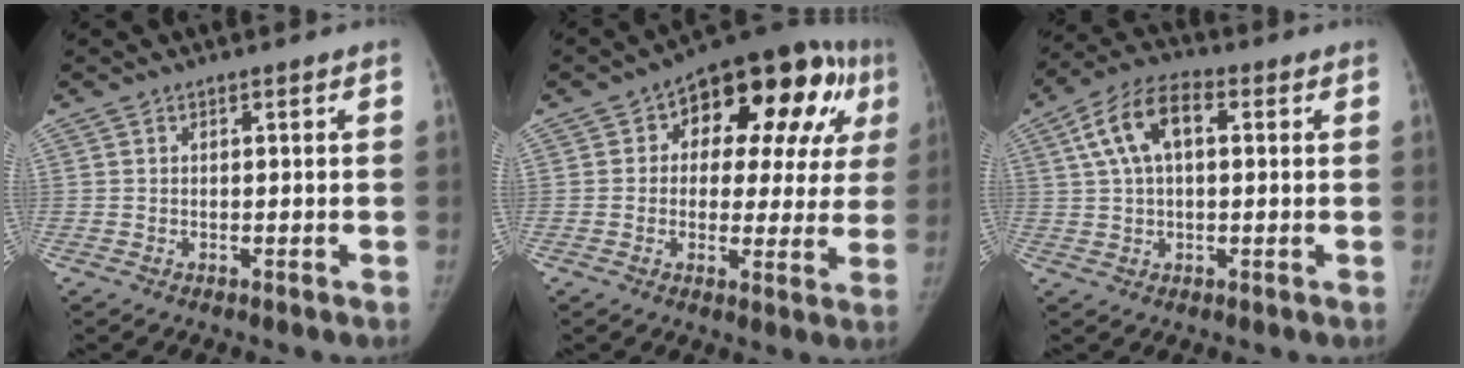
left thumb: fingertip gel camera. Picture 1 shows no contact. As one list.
[{"total": 20.4, "force": [6.3, 11.5, 15.6], "torque": [-0.147, 0.028, 0.074]}, {"total": 10.4, "force": [2.7, 5.6, 8.3], "torque": [-0.155, 0.026, 0.042]}]